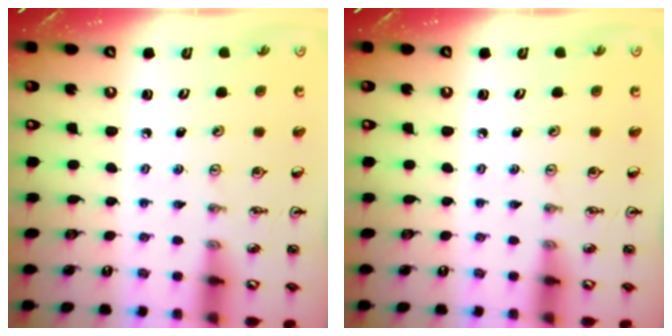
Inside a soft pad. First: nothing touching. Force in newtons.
{"total": 0.0}